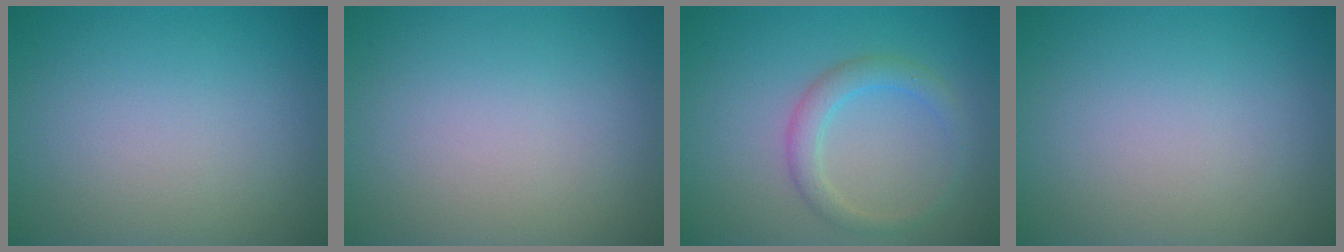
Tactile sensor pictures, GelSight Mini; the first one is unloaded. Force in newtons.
{"total": 0.0}
{"total": 2.5, "press": 2.5, "slide": 0.0}
{"total": 0.0}